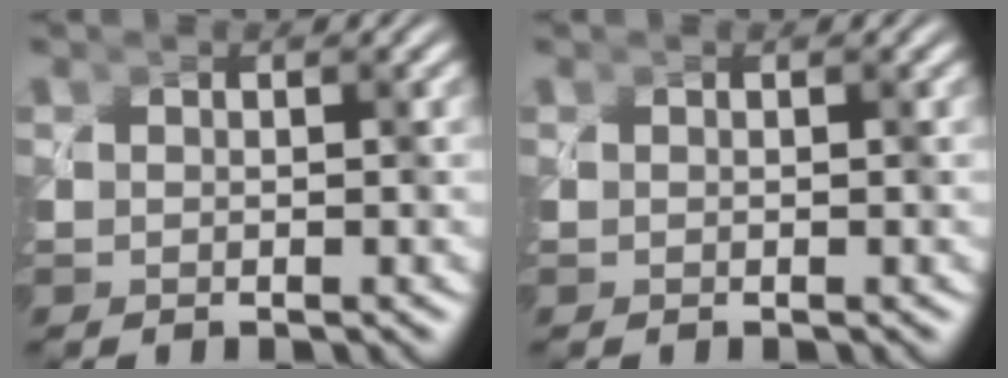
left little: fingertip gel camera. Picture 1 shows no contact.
{"total": 0.0}